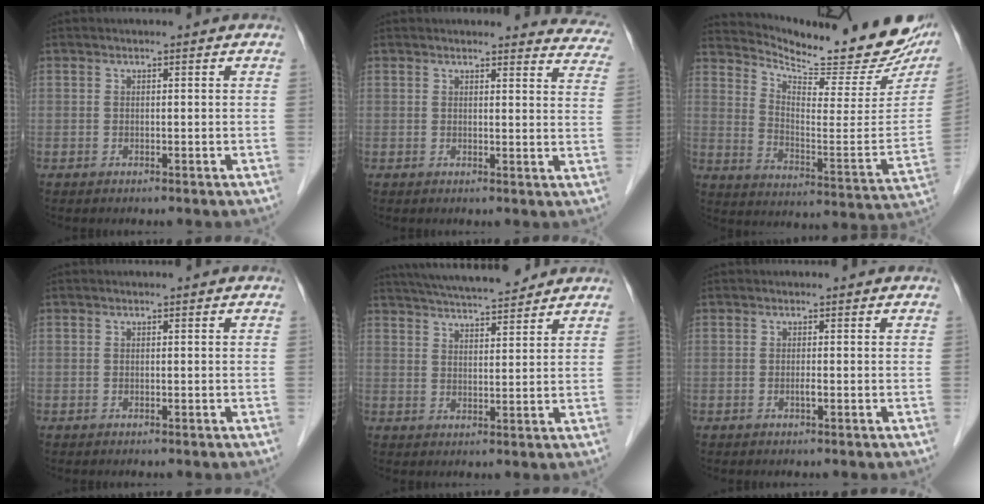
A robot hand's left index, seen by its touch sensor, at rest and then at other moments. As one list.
[{"total": 12.8, "force": [12.4, 2.8, 1.6], "torque": [0.030, -0.053, 0.101]}, {"total": 23.4, "force": [21.0, 4.1, 9.6], "torque": [-0.150, -0.077, 0.281]}, {"total": 0.0}, {"total": 12.8, "force": [11.6, 1.7, 5.2], "torque": [-0.085, 0.018, 0.181]}, {"total": 0.6, "force": [-0.1, 0.2, 0.5], "torque": [-0.007, -0.003, -0.005]}]